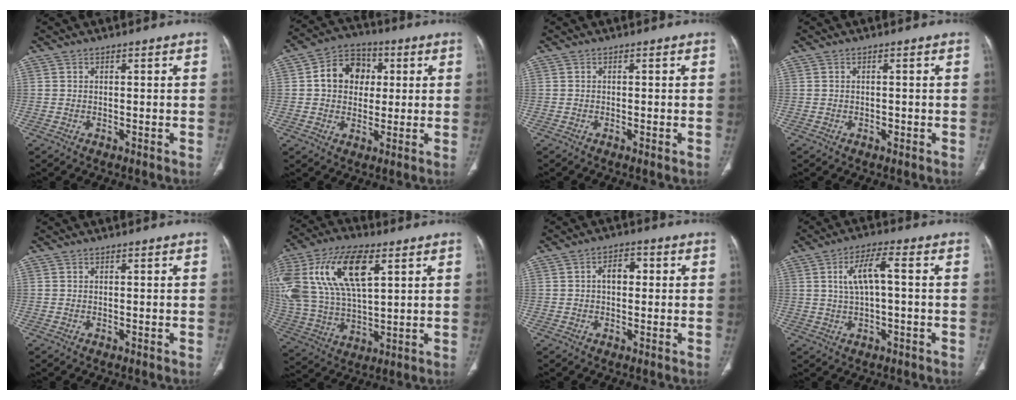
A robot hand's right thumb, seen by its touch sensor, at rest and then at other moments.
{"total": 10.6, "force": [1.9, 8.6, 5.9], "torque": [-0.061, 0.012, 0.022]}
{"total": 1.1, "force": [-0.4, 0.1, 1.0], "torque": [-0.018, -0.003, -0.005]}
{"total": 0.7, "force": [-0.3, 0.5, 0.5], "torque": [-0.009, 0.000, -0.004]}
{"total": 0.0}
{"total": 24.3, "force": [8.5, 12.2, 19.2], "torque": [-0.414, 0.002, 0.160]}
{"total": 4.3, "force": [0.4, 2.8, 3.2], "torque": [-0.045, 0.015, 0.002]}
{"total": 6.7, "force": [0.9, 2.1, 6.3], "torque": [-0.132, 0.018, 0.016]}